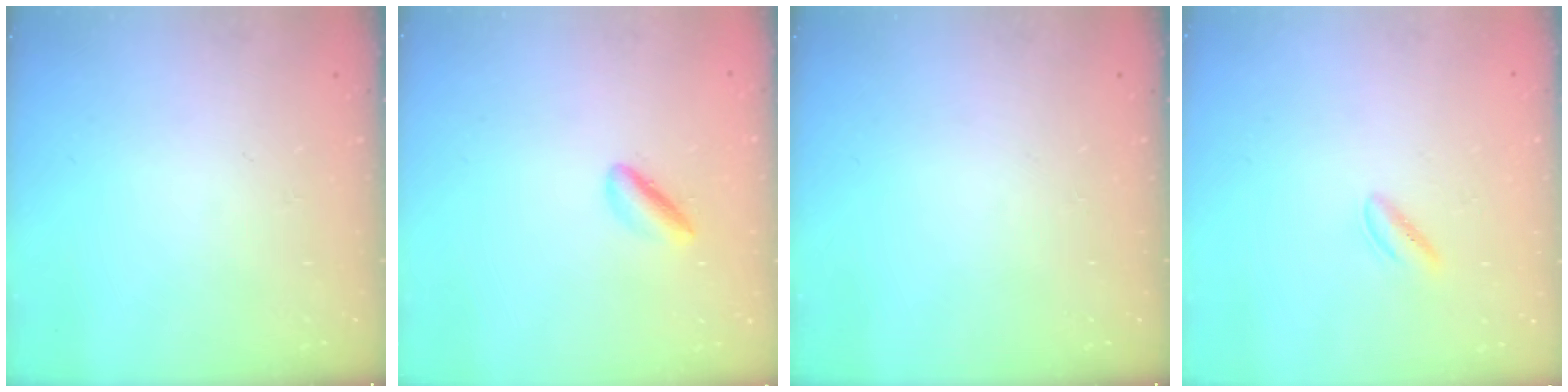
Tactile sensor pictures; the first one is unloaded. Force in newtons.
{"total": 2.4, "press": 2.3, "slide": 0.4}
{"total": 0.0}
{"total": 2.3, "press": 2.1, "slide": 0.9}